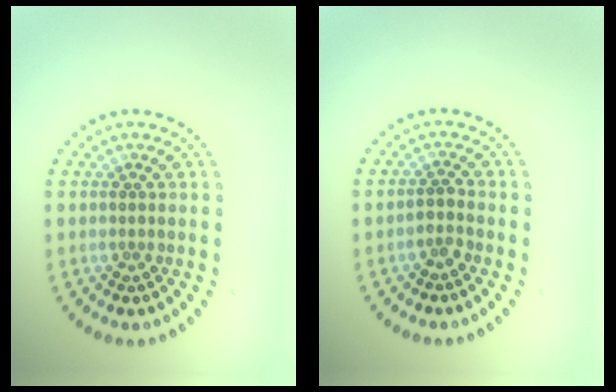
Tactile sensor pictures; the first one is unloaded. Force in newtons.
{"total": 1.3, "press": 1.1, "slide": 0.7}